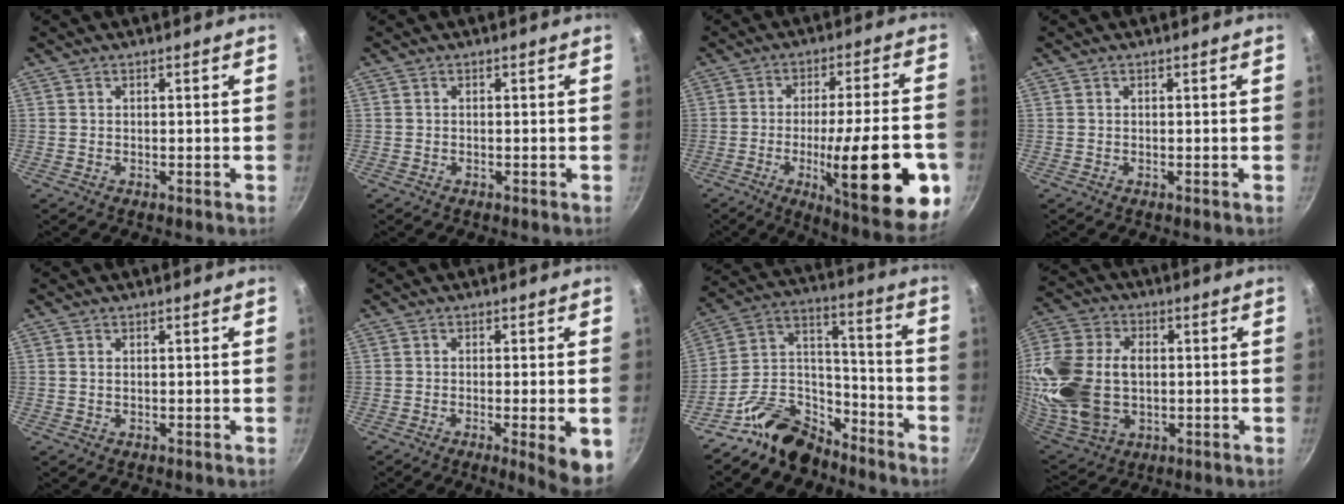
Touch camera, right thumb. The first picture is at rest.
{"total": 0.0}
{"total": 23.8, "force": [-6.9, 5.4, 22.1], "torque": [-0.297, 0.013, -0.095]}
{"total": 0.0}
{"total": 0.6, "force": [0.1, 0.4, 0.5], "torque": [-0.008, 0.001, 0.002]}
{"total": 7.6, "force": [-2.3, 1.2, 7.2], "torque": [-0.089, 0.000, -0.027]}
{"total": 14.9, "force": [-11.4, 8.1, 5.3], "torque": [-0.061, 0.124, -0.207]}
{"total": 23.4, "force": [0.1, 16.4, 16.6], "torque": [-0.355, 0.014, 0.010]}